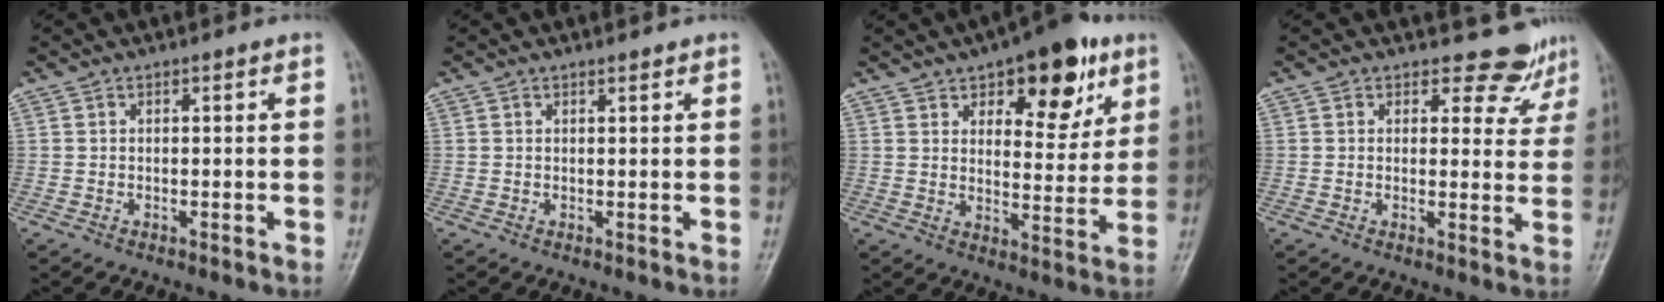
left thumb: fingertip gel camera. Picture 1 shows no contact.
{"total": 0.6, "force": [0.5, 0.1, 0.2], "torque": [-0.007, -0.005, 0.008]}
{"total": 15.1, "force": [8.1, 7.1, 10.5], "torque": [-0.095, -0.033, 0.115]}
{"total": 6.1, "force": [5.4, 2.7, -0.2], "torque": [0.035, -0.041, 0.048]}